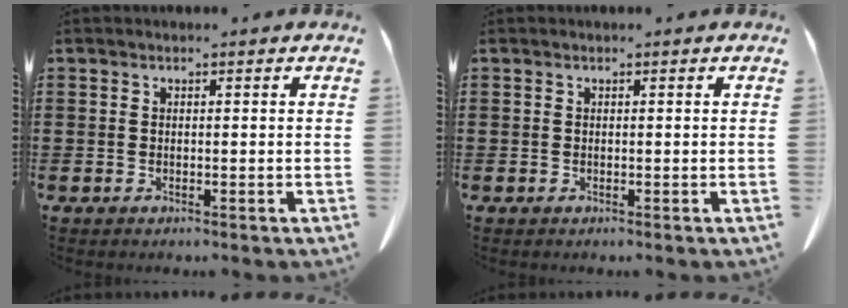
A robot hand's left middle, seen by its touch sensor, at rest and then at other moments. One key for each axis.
{"total": 0.0}